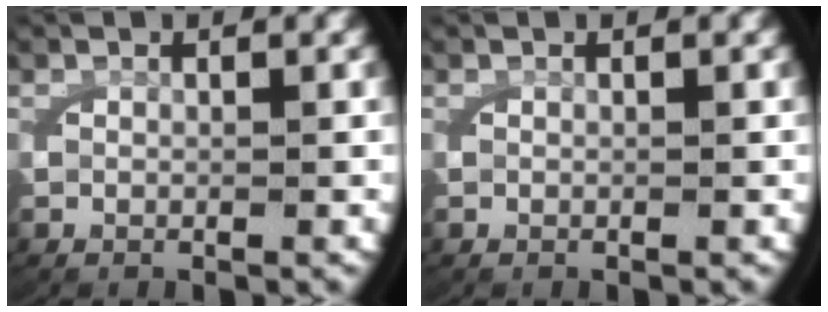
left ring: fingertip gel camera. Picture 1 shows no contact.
{"total": 0.0}